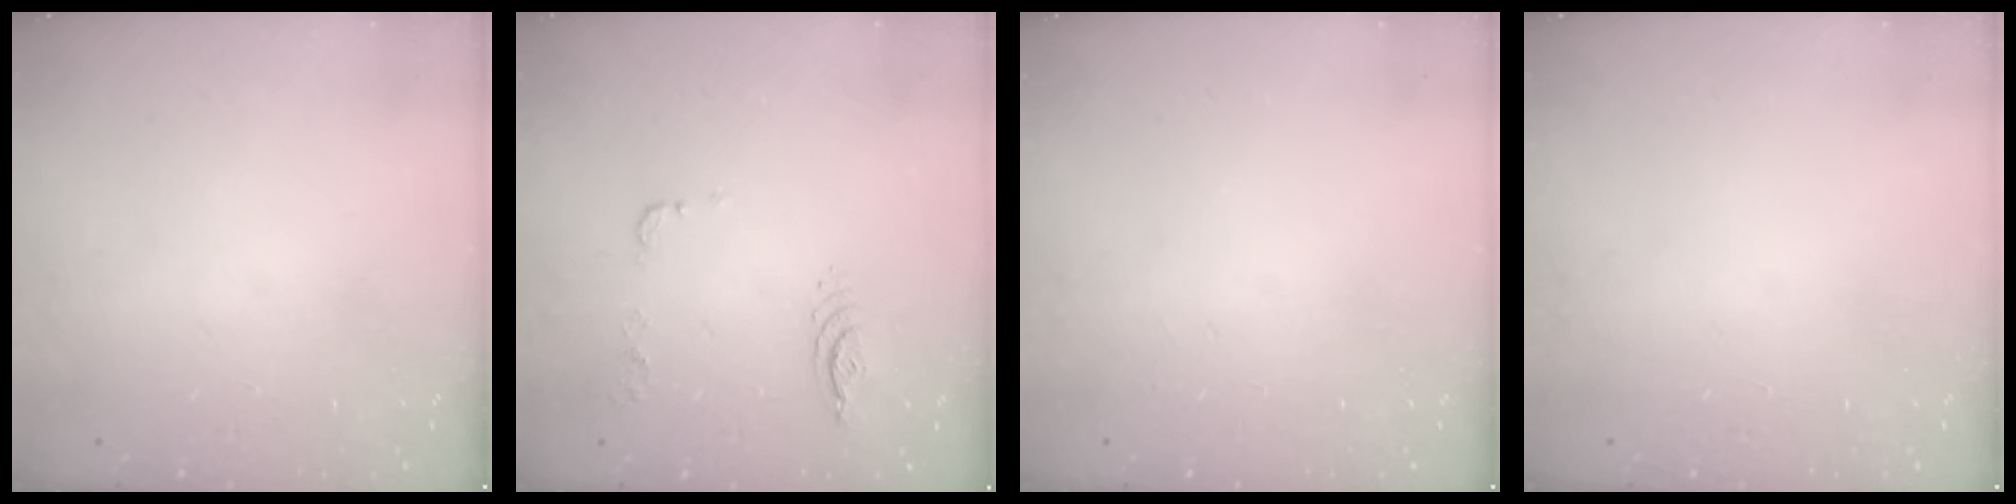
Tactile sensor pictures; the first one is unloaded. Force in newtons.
{"total": 8.3, "press": 8.3, "slide": 0.8}
{"total": 5.0, "press": 5.0, "slide": 0.5}
{"total": 0.0}